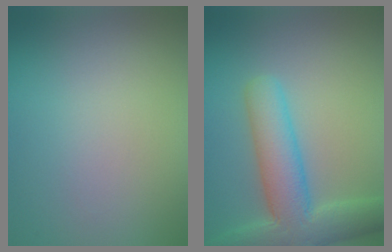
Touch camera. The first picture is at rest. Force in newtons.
{"total": 8.1, "press": 8.0, "slide": 0.7}